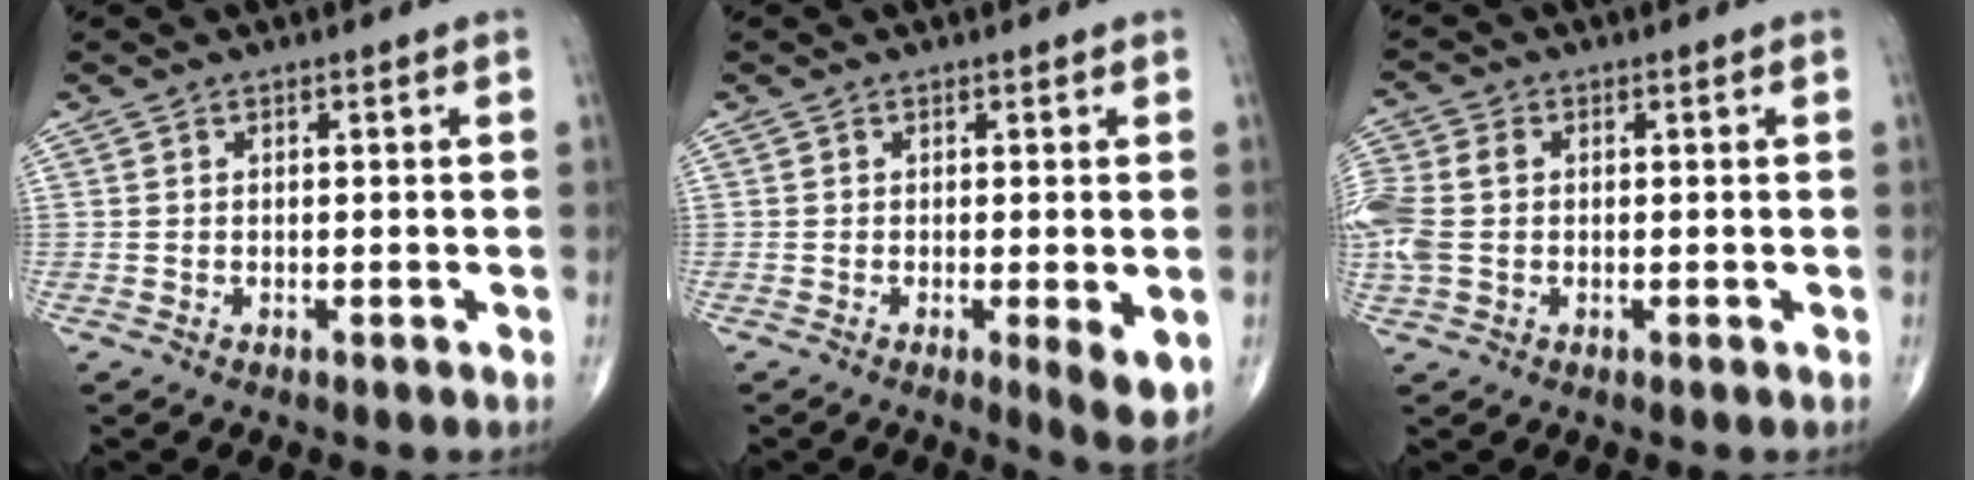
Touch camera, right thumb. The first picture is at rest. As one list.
[{"total": 5.1, "force": [-0.8, 1.1, 4.9], "torque": [-0.075, -0.017, -0.013]}, {"total": 7.0, "force": [0.0, 5.1, 4.9], "torque": [-0.141, 0.015, -0.001]}]